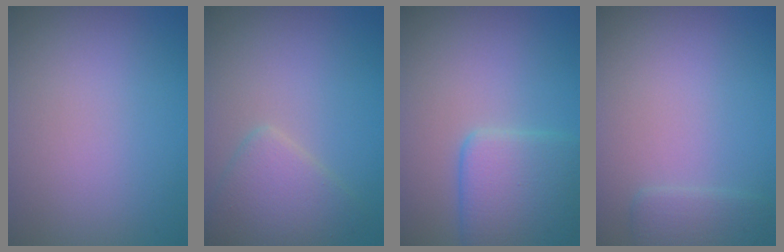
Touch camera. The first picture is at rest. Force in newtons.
{"total": 3.4, "press": 3.4, "slide": 0.2}
{"total": 4.9, "press": 4.9, "slide": 0.2}
{"total": 1.8, "press": 1.8, "slide": 0.1}